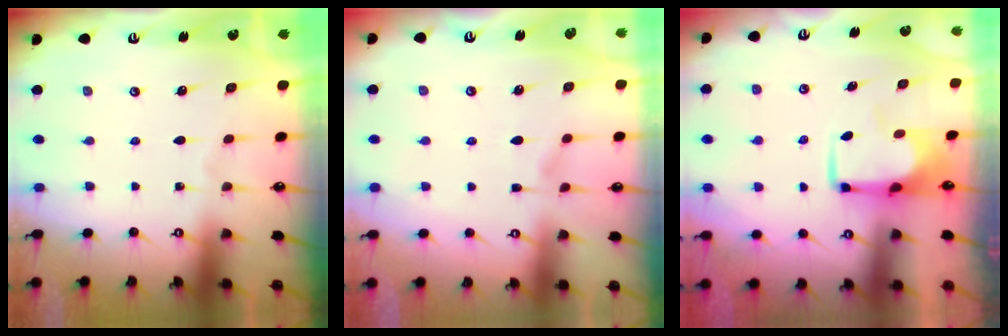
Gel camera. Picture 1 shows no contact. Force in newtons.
{"total": 1.6, "press": 1.1, "slide": 1.2}
{"total": 1.0, "press": 0.8, "slide": 0.6}